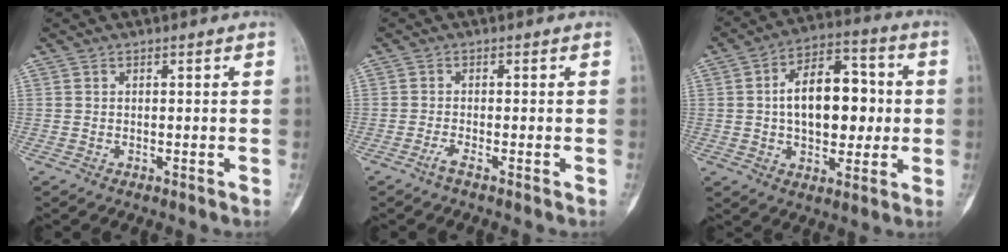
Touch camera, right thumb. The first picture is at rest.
{"total": 1.4, "force": [-1.0, -0.2, 0.9], "torque": [-0.029, -0.002, -0.026]}
{"total": 16.0, "force": [0.7, 9.6, 12.8], "torque": [-0.160, 0.027, 0.008]}